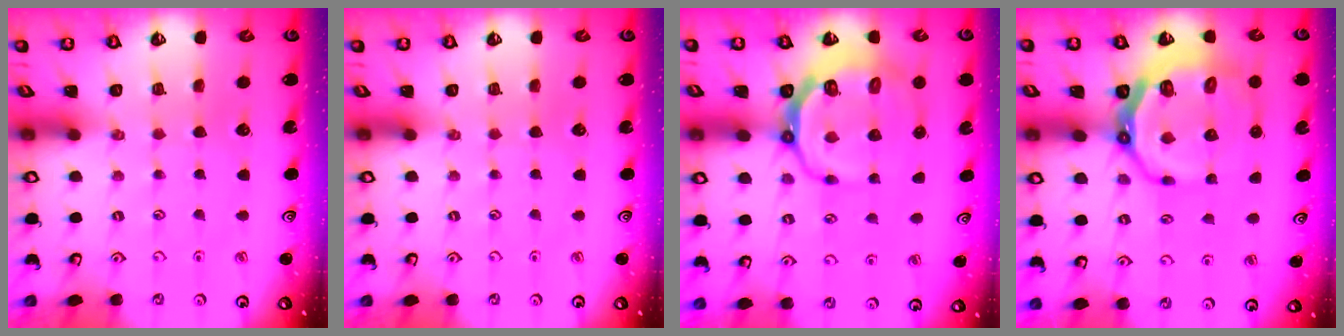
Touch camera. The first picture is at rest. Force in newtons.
{"total": 0.0}
{"total": 10.2, "press": 9.5, "slide": 3.7}
{"total": 14.4, "press": 13.9, "slide": 3.9}